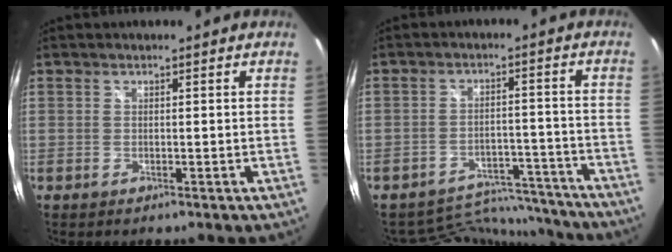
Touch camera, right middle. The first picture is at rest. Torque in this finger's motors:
{"motor_torque": [-0.69, -0.67, -0.27, -0.08]}